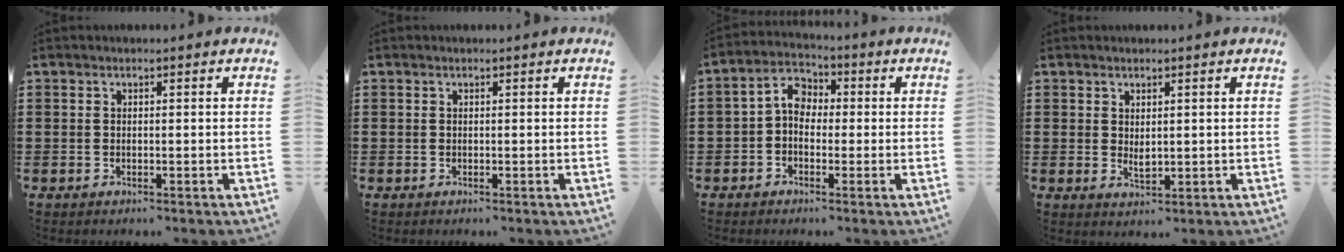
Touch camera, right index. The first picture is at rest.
{"total": 0.0}
{"total": 4.8, "force": [-0.2, 3.5, 3.2], "torque": [-0.084, 0.010, -0.012]}
{"total": 1.8, "force": [0.6, 0.8, 1.4], "torque": [-0.020, -0.005, 0.010]}